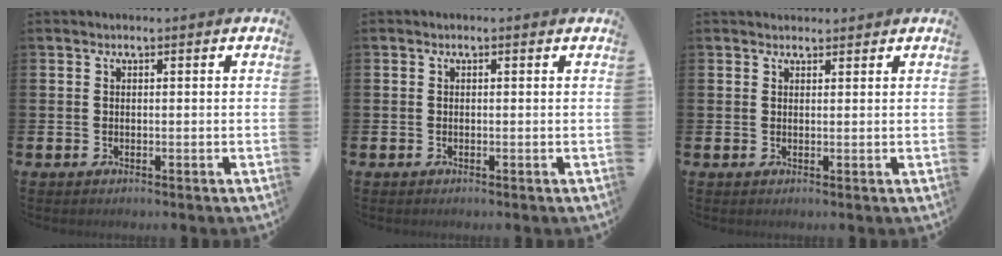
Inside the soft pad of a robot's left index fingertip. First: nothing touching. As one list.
[{"total": 0.0}, {"total": 1.5, "force": [1.4, 0.5, 0.0], "torque": [0.006, -0.001, 0.025]}]